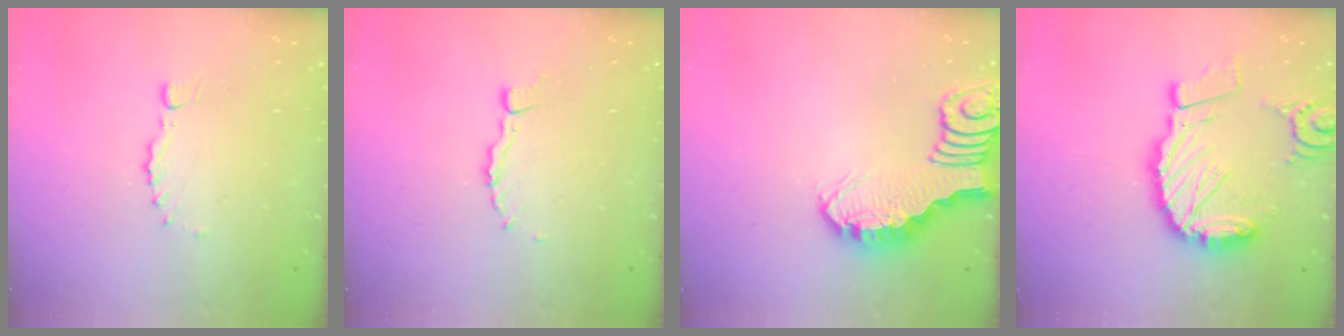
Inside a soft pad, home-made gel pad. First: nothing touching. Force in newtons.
{"total": 4.4, "press": 4.3, "slide": 0.4}
{"total": 2.8, "press": 2.8, "slide": 0.4}
{"total": 19.2, "press": 19.0, "slide": 2.2}